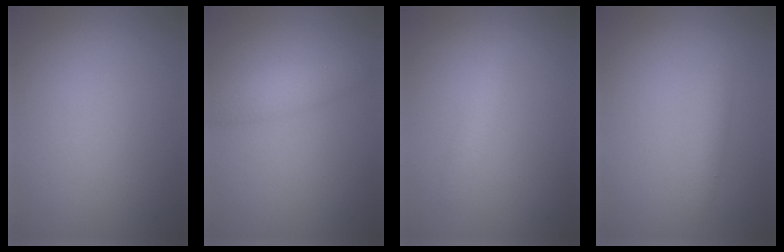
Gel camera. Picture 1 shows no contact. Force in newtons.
{"total": 2.2, "press": 2.2, "slide": 0.0}
{"total": 1.2, "press": 1.2, "slide": 0.1}
{"total": 1.3, "press": 1.3, "slide": 0.1}